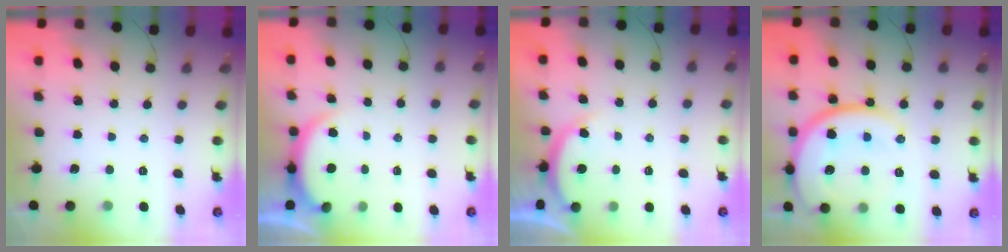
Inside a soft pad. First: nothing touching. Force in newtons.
{"total": 2.9, "press": 2.8, "slide": 0.5}
{"total": 4.0, "press": 4.0, "slide": 0.6}
{"total": 21.0, "press": 20.9, "slide": 2.2}